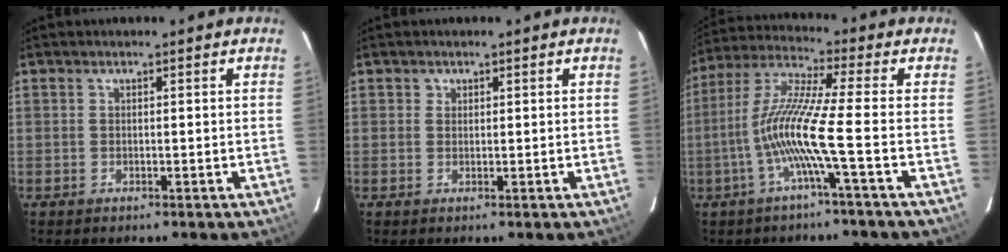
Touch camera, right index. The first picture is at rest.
{"total": 0.9, "force": [0.3, 0.9, 0.0], "torque": [0.005, 0.005, 0.003]}
{"total": 10.7, "force": [-3.5, -1.5, 10.1], "torque": [-0.202, 0.001, -0.068]}